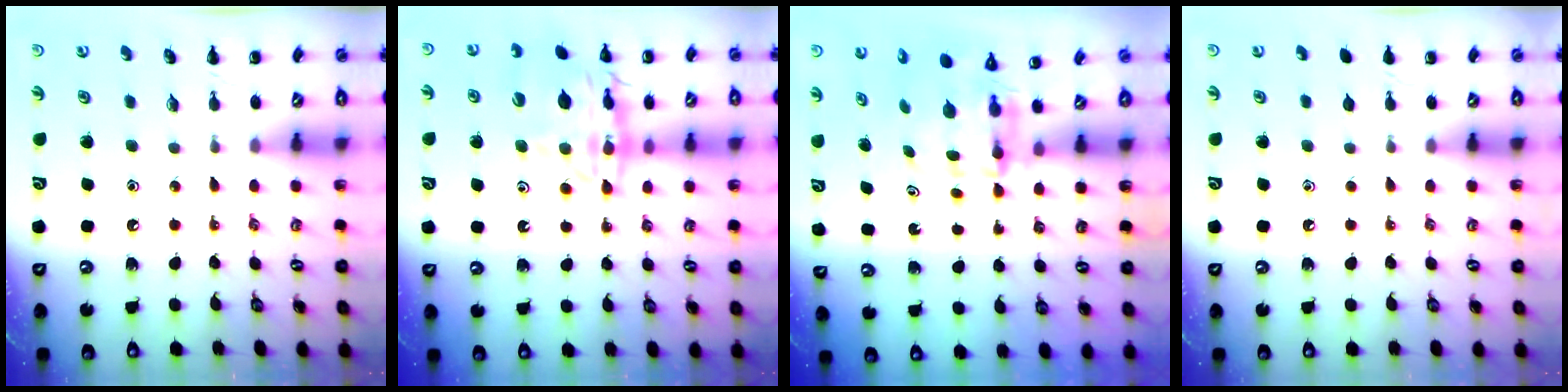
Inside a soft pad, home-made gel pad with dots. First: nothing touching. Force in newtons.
{"total": 16.1, "press": 16.0, "slide": 2.2}
{"total": 4.6, "press": 4.5, "slide": 0.5}
{"total": 0.6, "press": 0.6, "slide": 0.1}